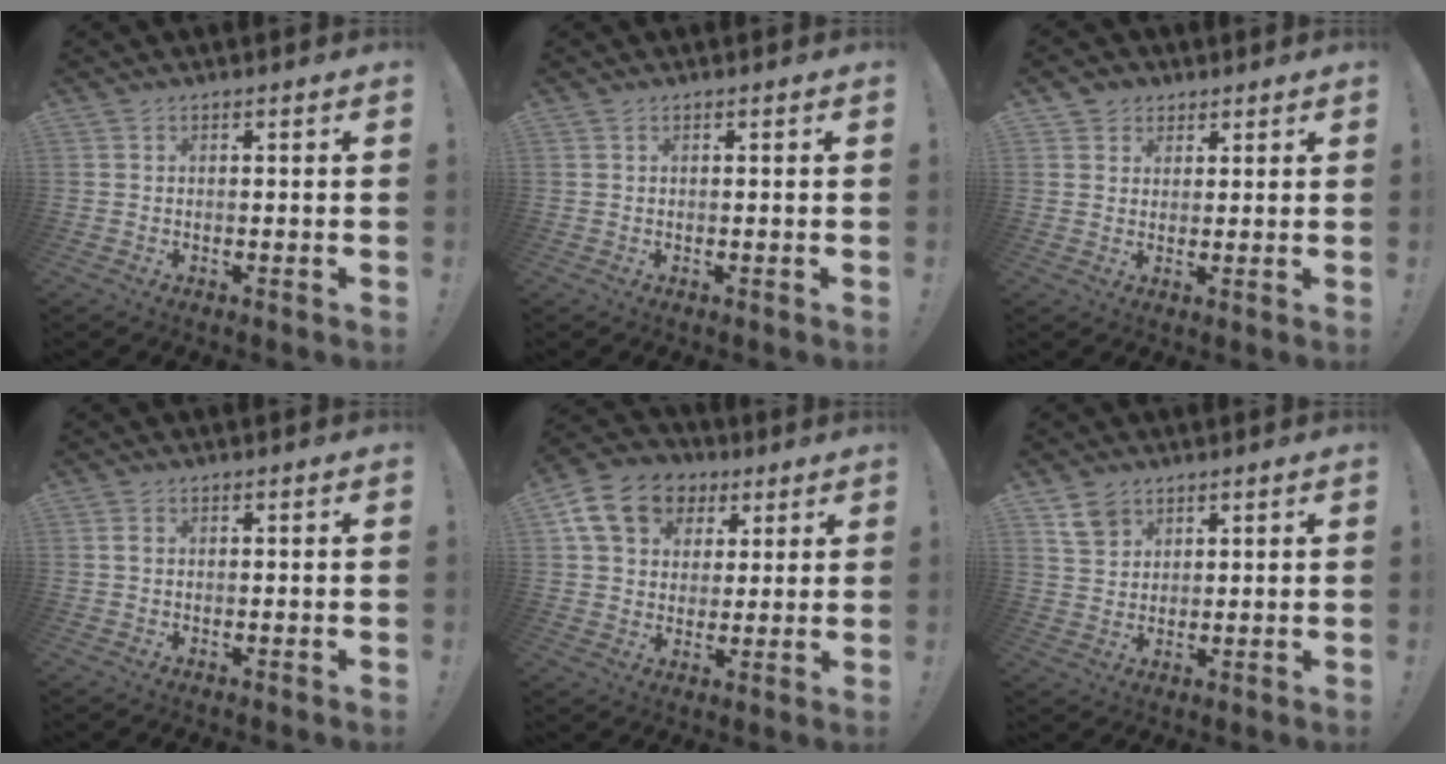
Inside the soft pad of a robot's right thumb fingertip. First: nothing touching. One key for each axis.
{"total": 0.0}
{"total": 3.9, "fx": 1.9, "fy": 3.4, "fz": 0.2, "tx": -0.006, "ty": -0.005, "tz": 0.038}
{"total": 1.2, "fx": 0.3, "fy": 0.7, "fz": 0.9, "tx": -0.014, "ty": 0.001, "tz": 0.004}
{"total": 15.3, "fx": 6.4, "fy": 11.8, "fz": 7.2, "tx": -0.104, "ty": -0.019, "tz": 0.125}
{"total": 6.1, "fx": 4.2, "fy": 4.1, "fz": 1.8, "tx": -0.018, "ty": -0.021, "tz": 0.080}